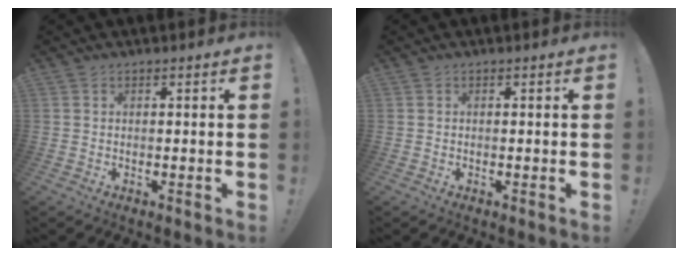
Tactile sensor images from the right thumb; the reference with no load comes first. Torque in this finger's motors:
{"motor_torque": [-0.03, -0.01, -0.03, 0.01, -0.08]}